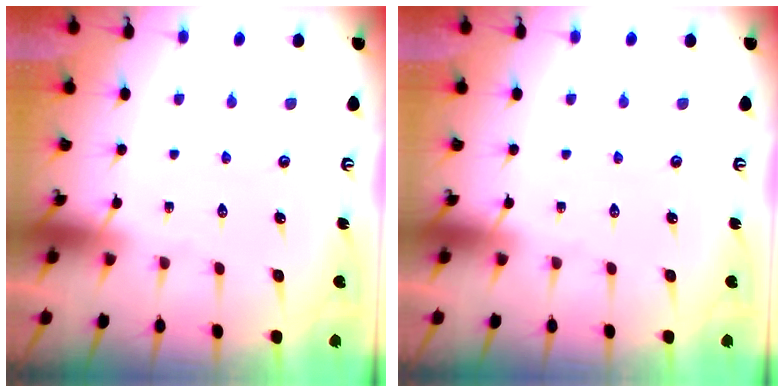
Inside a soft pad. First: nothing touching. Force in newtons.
{"total": 0.0}